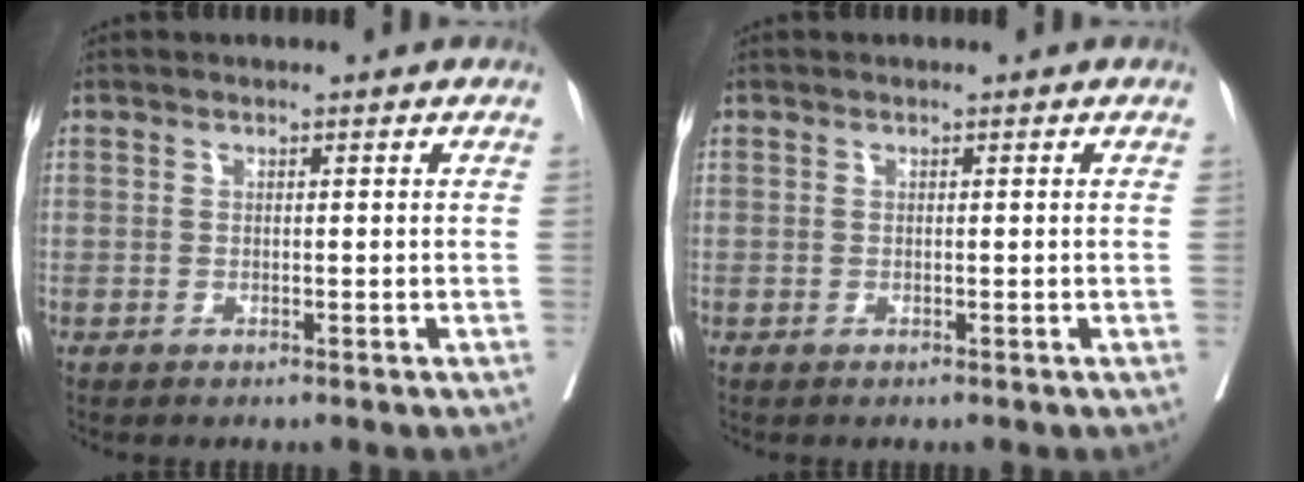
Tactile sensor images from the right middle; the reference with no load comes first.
{"total": 0.0}